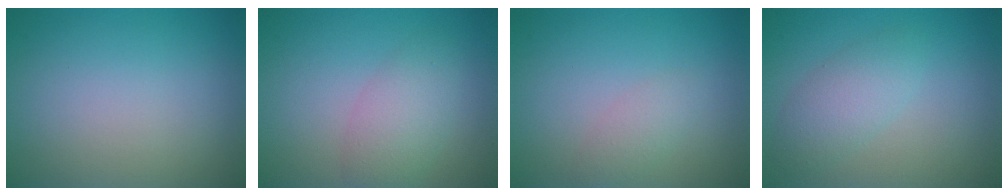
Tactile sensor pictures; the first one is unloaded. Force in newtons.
{"total": 2.3, "press": 2.3, "slide": 0.2}
{"total": 1.5, "press": 1.5, "slide": 0.1}
{"total": 2.8, "press": 2.8, "slide": 0.1}